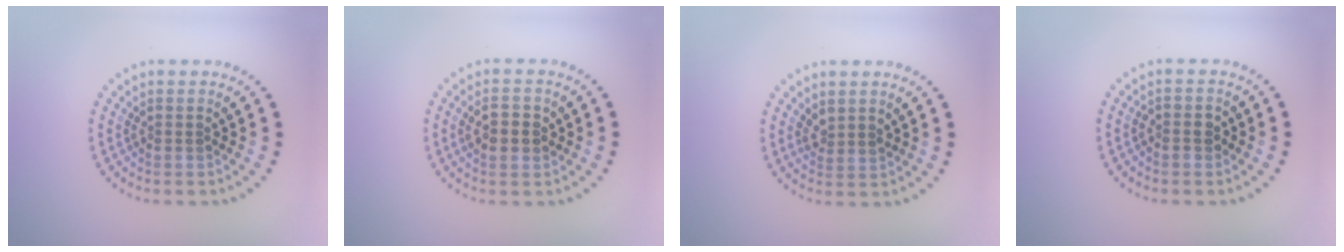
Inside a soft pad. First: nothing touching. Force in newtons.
{"total": 2.7, "press": 2.7, "slide": 0.1}
{"total": 1.3, "press": 1.1, "slide": 0.7}
{"total": 1.5, "press": 1.4, "slide": 0.4}